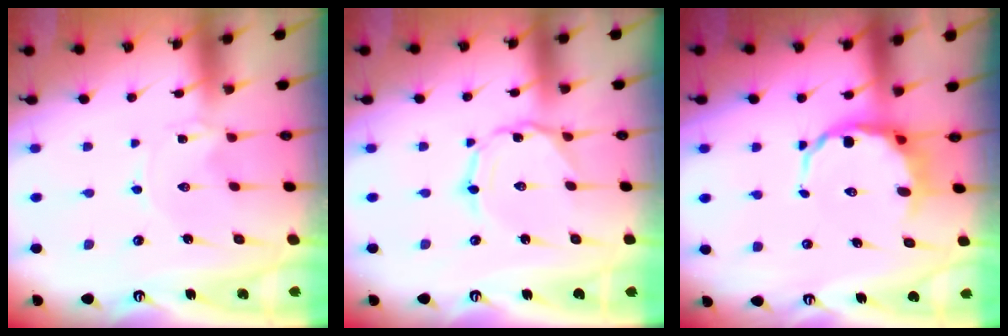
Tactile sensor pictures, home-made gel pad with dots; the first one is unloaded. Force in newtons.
{"total": 1.2, "press": 1.2, "slide": 0.3}
{"total": 8.4, "press": 8.0, "slide": 2.5}